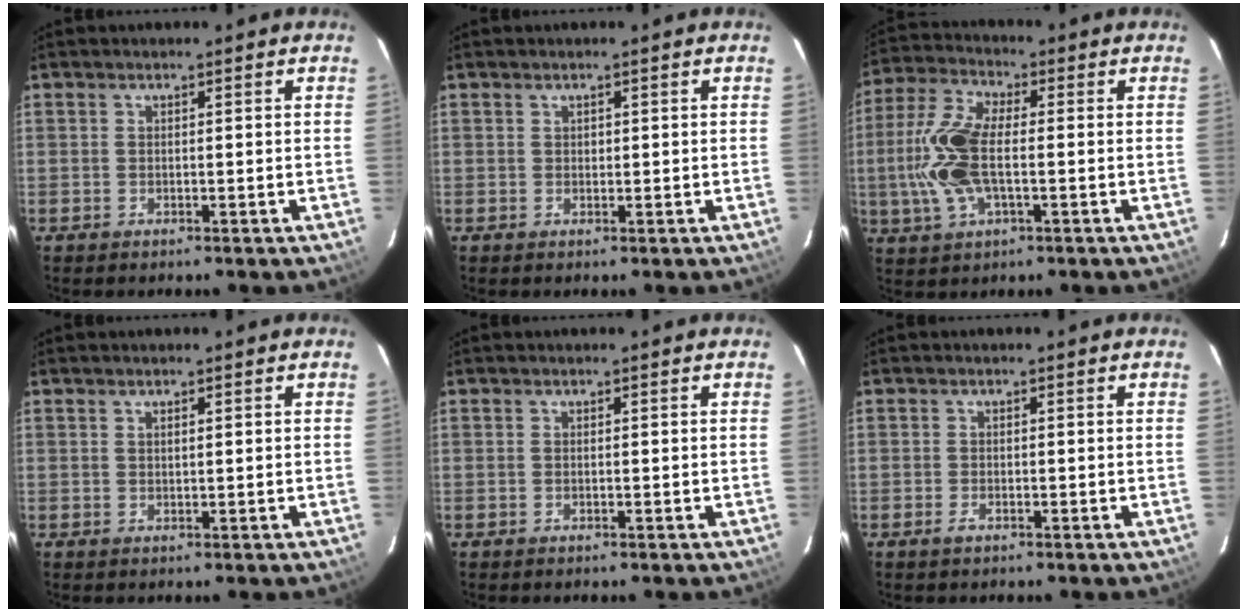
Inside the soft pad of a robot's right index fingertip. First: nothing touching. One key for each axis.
{"total": 0.6, "fx": 0.2, "fy": 0.5, "fz": 0.1, "tx": 0.000, "ty": 0.003, "tz": 0.005}
{"total": 12.9, "fx": -1.3, "fy": 5.8, "fz": 11.4, "tx": -0.257, "ty": 0.009, "tz": -0.030}
{"total": 0.6, "fx": 0.4, "fy": 0.2, "fz": 0.5, "tx": -0.009, "ty": 0.002, "tz": 0.008}
{"total": 0.0}
{"total": 1.1, "fx": -0.7, "fy": 0.4, "fz": 0.7, "tx": -0.014, "ty": 0.000, "tz": -0.013}